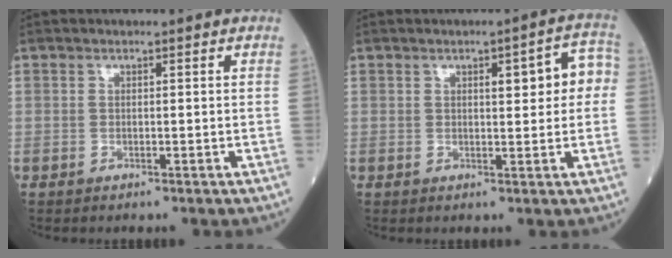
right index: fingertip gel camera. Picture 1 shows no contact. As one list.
[{"total": 6.1, "force": [1.1, 1.8, 5.7], "torque": [-0.067, 0.022, 0.011]}]